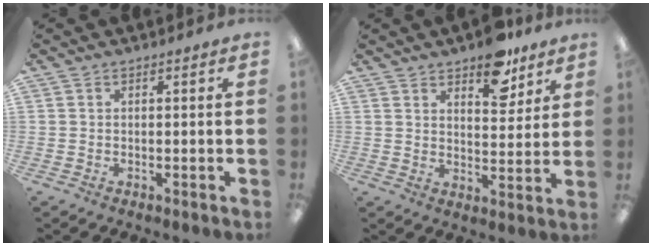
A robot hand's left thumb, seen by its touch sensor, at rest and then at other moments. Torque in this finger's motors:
{"motor_torque": [1.11, 0.71, 0.72, -0.78, 0.04]}